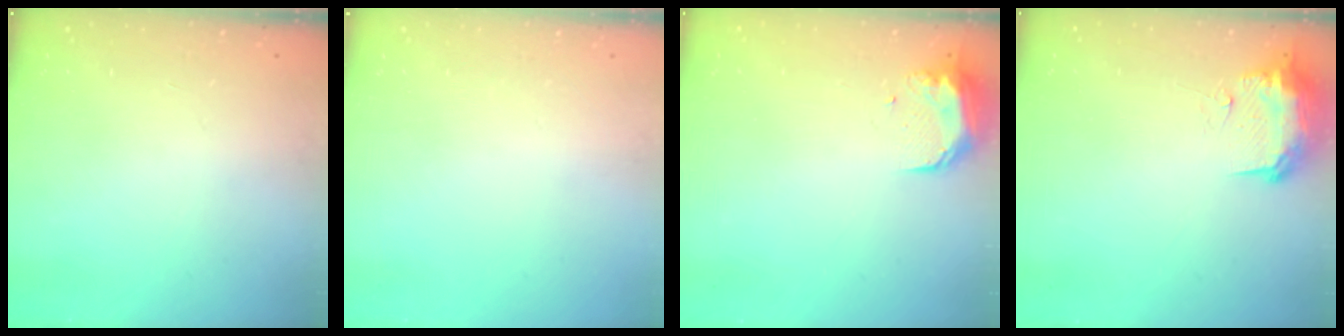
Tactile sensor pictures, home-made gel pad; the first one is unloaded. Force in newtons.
{"total": 0.0}
{"total": 9.2, "press": 9.2, "slide": 0.6}
{"total": 11.4, "press": 11.4, "slide": 1.1}